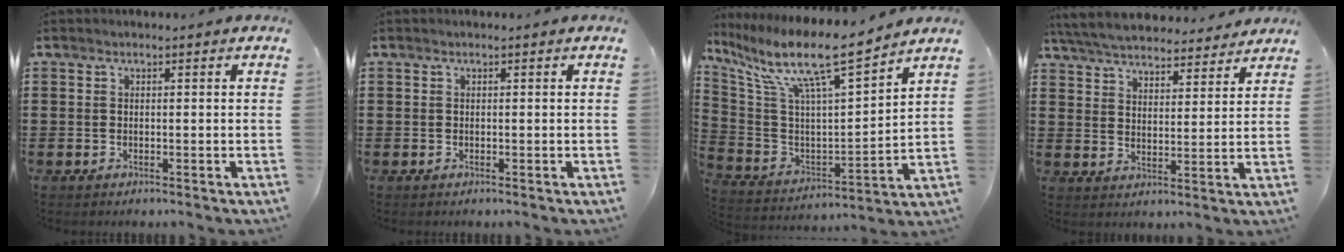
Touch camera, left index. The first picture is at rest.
{"total": 0.0}
{"total": 12.1, "force": [9.1, 1.3, 7.9], "torque": [-0.175, -0.061, 0.147]}
{"total": 6.0, "force": [5.9, 0.8, 1.2], "torque": [-0.050, -0.028, 0.103]}